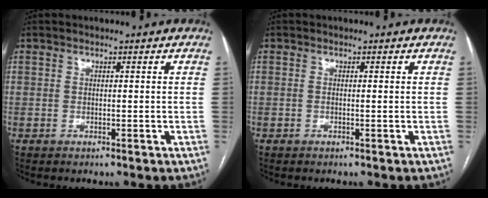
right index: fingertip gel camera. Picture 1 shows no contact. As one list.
[{"total": 0.0}]